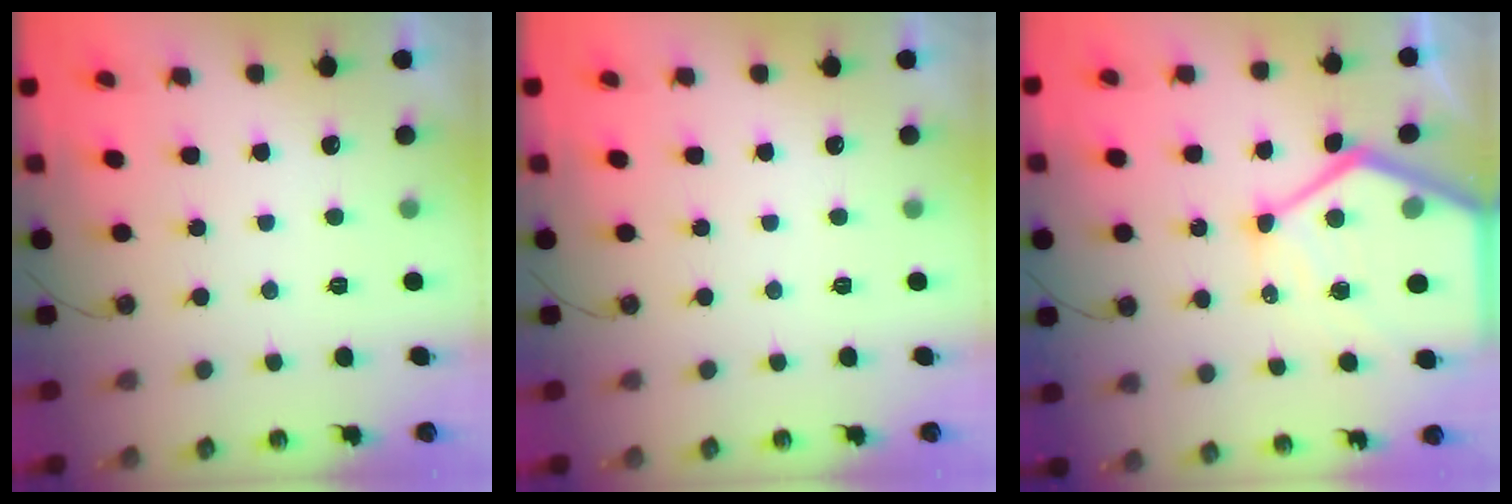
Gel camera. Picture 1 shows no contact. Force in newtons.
{"total": 0.0}
{"total": 19.8, "press": 19.7, "slide": 2.1}